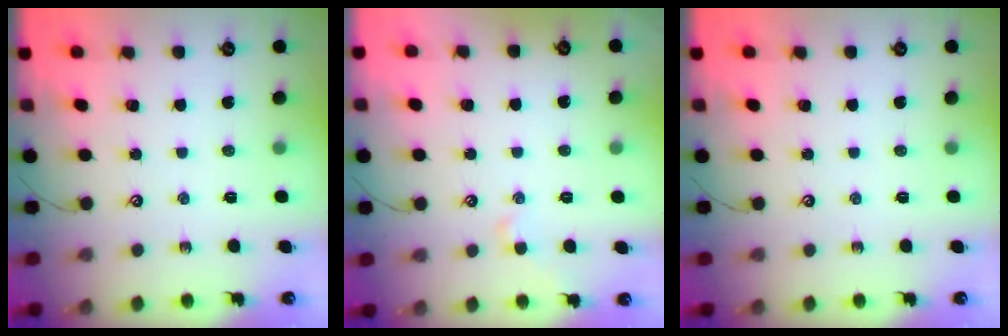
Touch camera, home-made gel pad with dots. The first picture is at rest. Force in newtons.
{"total": 0.6, "press": 0.0, "slide": 0.6}
{"total": 0.0}